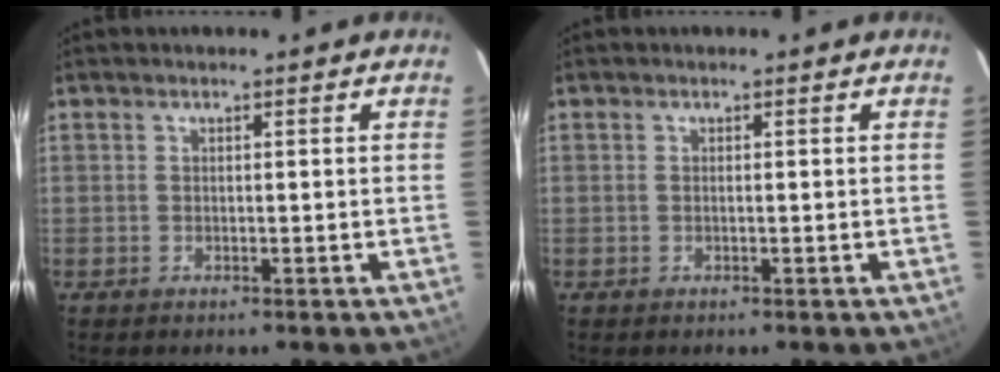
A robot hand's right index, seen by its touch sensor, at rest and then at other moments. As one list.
[{"total": 0.0}]